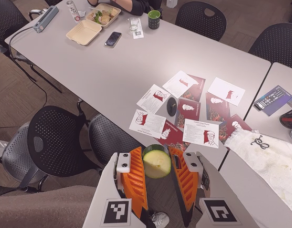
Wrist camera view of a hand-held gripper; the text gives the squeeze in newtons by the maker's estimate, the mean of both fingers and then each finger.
{"total": 11.2, "left": 11.1, "right": 11.4}